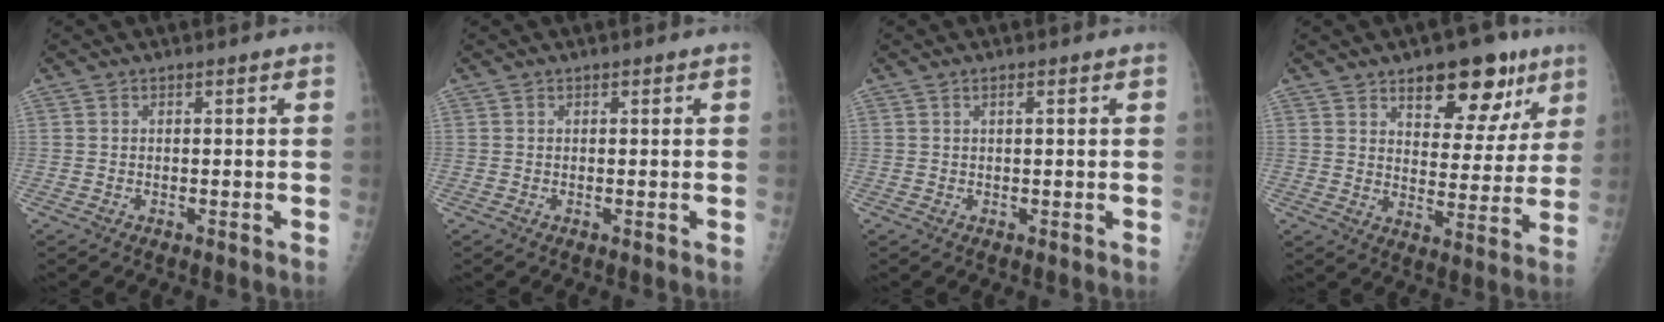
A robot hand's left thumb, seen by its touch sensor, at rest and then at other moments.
{"total": 0.0}
{"total": 0.9, "force": [0.4, 0.1, 0.8], "torque": [-0.016, 0.005, 0.006]}
{"total": 15.2, "force": [8.9, 7.5, 9.7], "torque": [-0.071, -0.042, 0.126]}